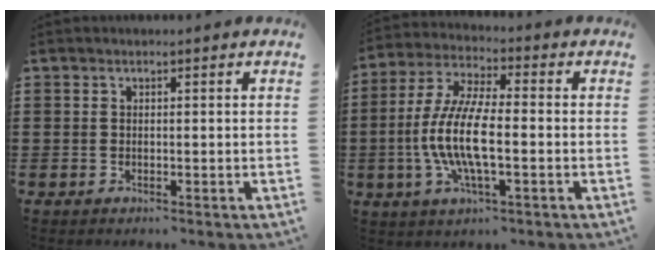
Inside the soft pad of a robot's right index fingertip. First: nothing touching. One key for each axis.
{"total": 9.8, "fx": -2.3, "fy": 2.8, "fz": 9.1, "tx": -0.207, "ty": -0.015, "tz": -0.051}